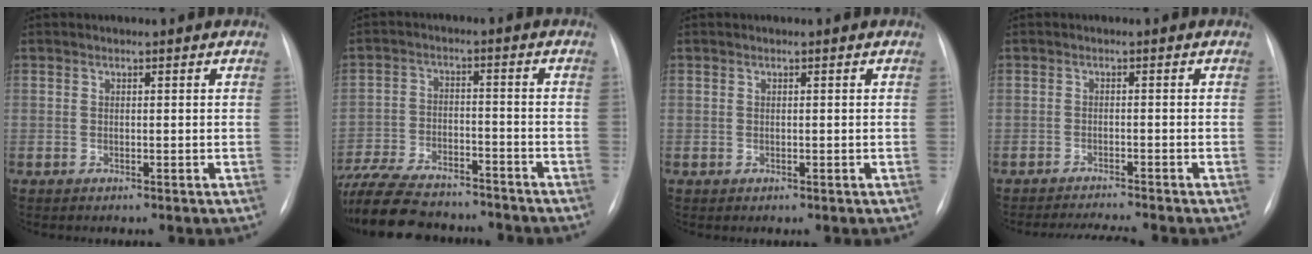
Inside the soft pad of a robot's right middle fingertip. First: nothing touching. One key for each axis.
{"total": 20.5, "fx": -17.5, "fy": 6.1, "fz": 8.7, "tx": -0.224, "ty": -0.023, "tz": -0.272}
{"total": 0.0}
{"total": 5.2, "fx": -4.9, "fy": -0.8, "fz": 1.6, "tx": -0.026, "ty": -0.013, "tz": -0.077}